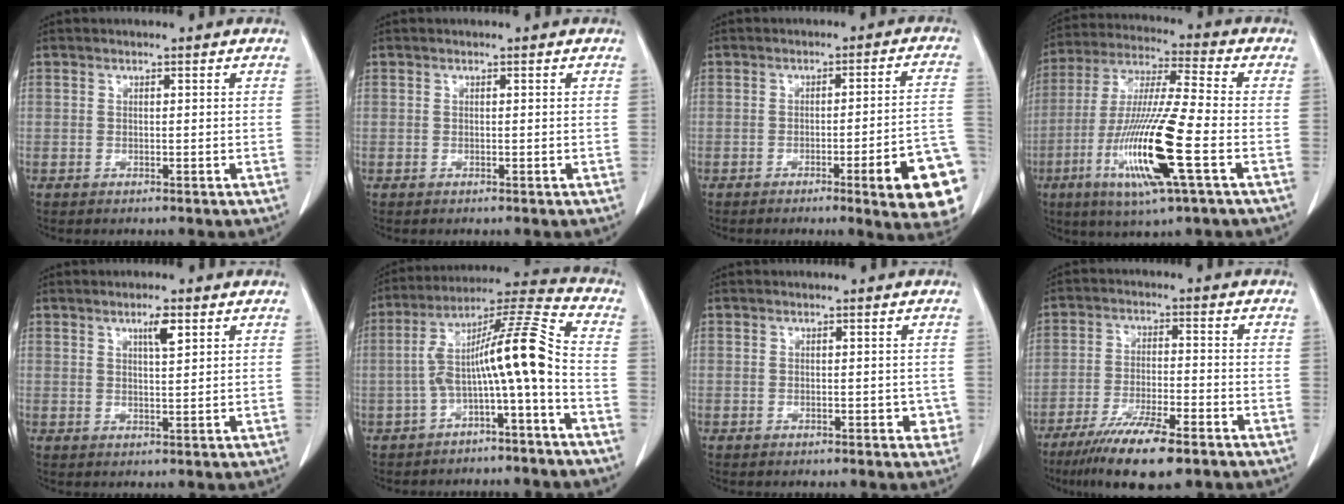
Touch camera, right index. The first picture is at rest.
{"total": 0.0}
{"total": 13.5, "force": [-5.6, 0.8, 12.3], "torque": [-0.076, 0.013, -0.065]}
{"total": 17.1, "force": [-5.6, 0.4, 16.1], "torque": [-0.329, -0.023, -0.107]}
{"total": 3.1, "force": [1.7, 0.4, 2.5], "torque": [-0.044, 0.000, 0.027]}
{"total": 12.0, "force": [-3.2, 0.2, 11.6], "torque": [-0.197, 0.042, -0.057]}
{"total": 2.0, "force": [-0.5, 1.3, 1.5], "torque": [-0.005, 0.004, -0.006]}
{"total": 11.2, "force": [-7.8, 1.6, 7.9], "torque": [-0.136, -0.026, -0.130]}